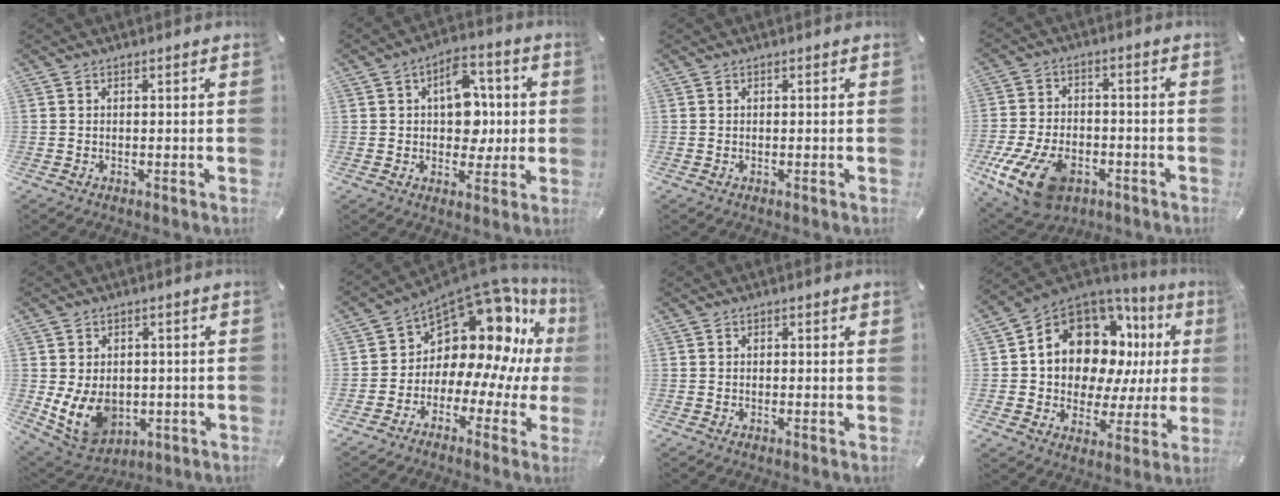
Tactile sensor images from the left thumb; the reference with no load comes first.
{"total": 11.3, "force": [1.3, 8.3, 7.6], "torque": [-0.096, 0.006, 0.022]}
{"total": 0.0}
{"total": 15.7, "force": [-7.3, 9.8, 9.8], "torque": [-0.195, 0.035, -0.122]}
{"total": 10.1, "force": [-0.9, 8.3, 5.8], "torque": [-0.126, -0.003, -0.010]}
{"total": 13.4, "force": [7.1, 8.7, 7.2], "torque": [-0.119, -0.092, 0.123]}
{"total": 0.6, "force": [0.3, 0.4, 0.4], "torque": [0.001, -0.001, 0.003]}
{"total": 15.4, "force": [7.1, 10.8, 8.4], "torque": [-0.147, -0.061, 0.130]}